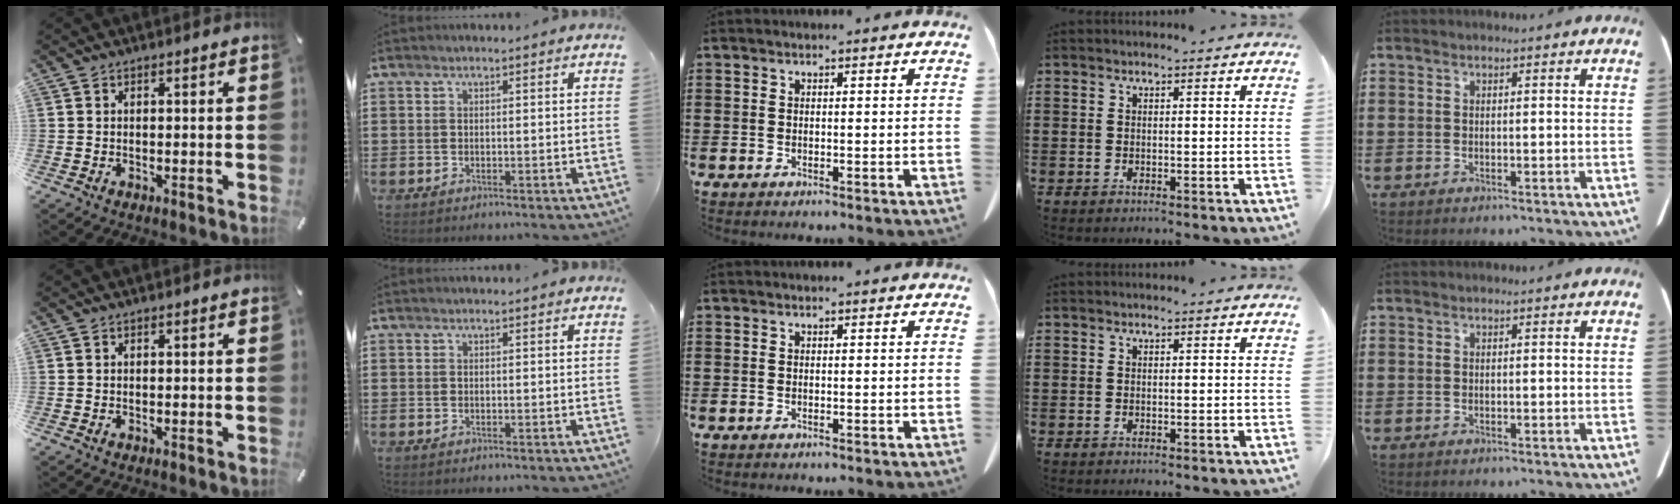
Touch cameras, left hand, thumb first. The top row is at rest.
{}